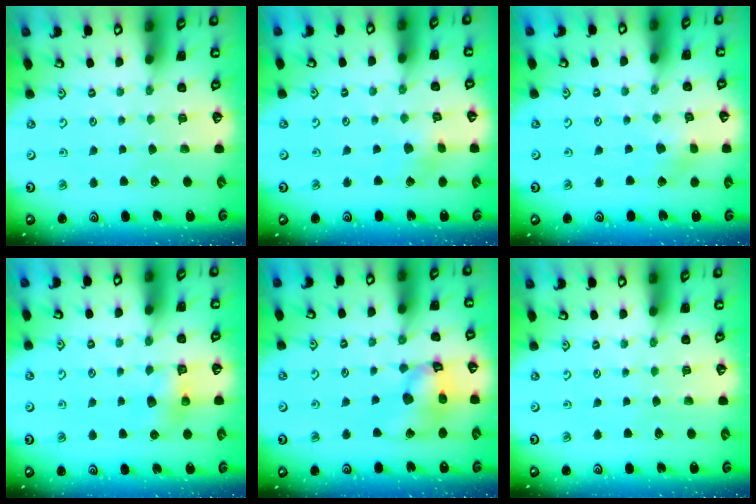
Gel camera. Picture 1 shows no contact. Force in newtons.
{"total": 2.5, "press": 2.5, "slide": 0.3}
{"total": 3.3, "press": 3.3, "slide": 0.6}
{"total": 6.5, "press": 6.5, "slide": 0.3}
{"total": 14.1, "press": 14.0, "slide": 1.7}
{"total": 0.0}